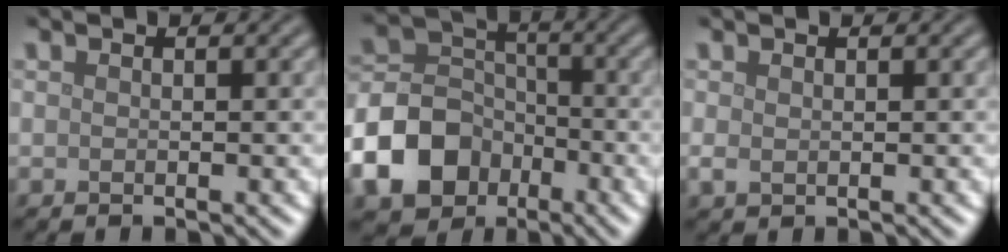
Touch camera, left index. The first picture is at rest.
{"total": 8.8, "force": [-4.0, 6.7, 4.0], "torque": [-0.081, -0.001, -0.091]}
{"total": 1.1, "force": [0.0, 0.9, 0.6], "torque": [-0.016, -0.002, 0.003]}